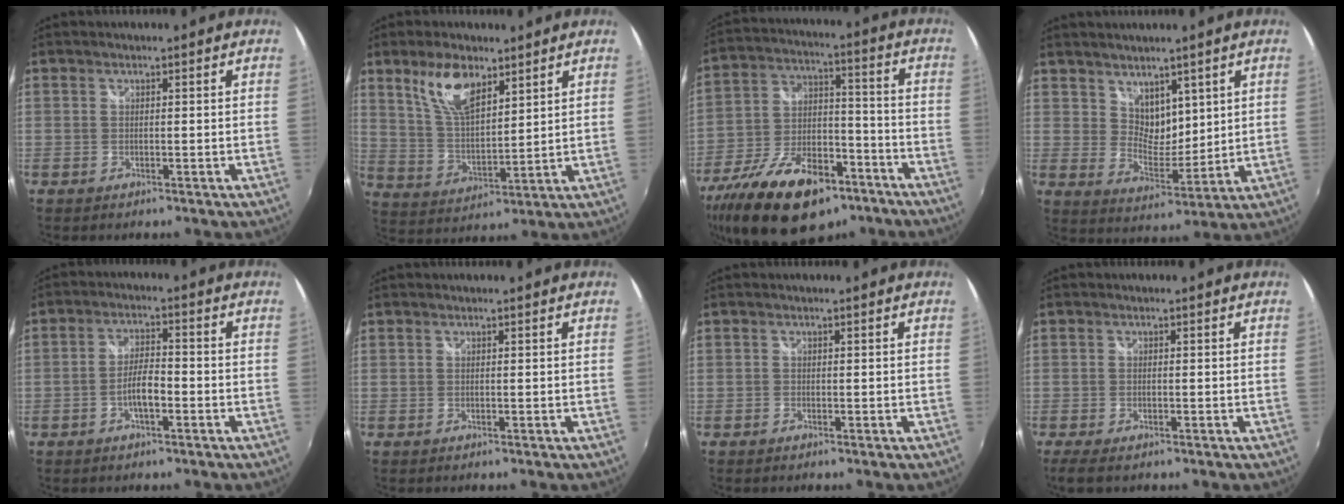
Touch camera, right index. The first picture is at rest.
{"total": 10.5, "force": [6.5, 4.5, 7.0], "torque": [-0.130, 0.007, 0.133]}
{"total": 23.1, "force": [-14.1, 11.8, 14.1], "torque": [-0.274, -0.009, -0.220]}
{"total": 7.0, "force": [4.6, 4.4, 2.8], "torque": [-0.035, -0.004, 0.089]}
{"total": 4.7, "force": [-2.1, 1.4, 4.0], "torque": [-0.077, 0.004, -0.036]}
{"total": 0.0}
{"total": 0.6, "force": [-0.2, -0.5, -0.1], "torque": [0.004, -0.001, -0.009]}
{"total": 3.0, "force": [-1.8, 1.2, 2.1], "torque": [-0.046, -0.010, -0.031]}